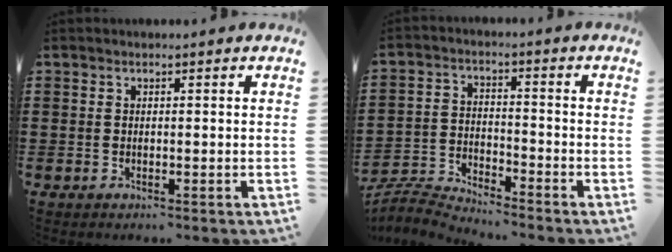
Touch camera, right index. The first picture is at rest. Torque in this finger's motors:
{"motor_torque": [-0.82, 0.52, -1.05, -0.21]}